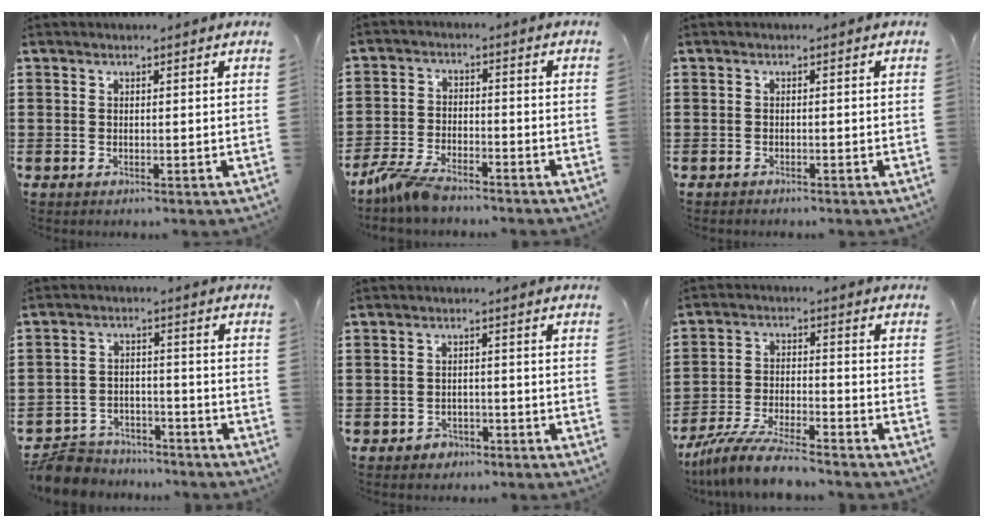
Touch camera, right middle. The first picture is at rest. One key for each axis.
{"total": 6.3, "fx": -5.6, "fy": 1.7, "fz": 2.3, "tx": -0.062, "ty": 0.004, "tz": -0.112}
{"total": 0.7, "fx": -0.6, "fy": 0.2, "fz": -0.1, "tx": 0.000, "ty": 0.001, "tz": -0.014}
{"total": 6.1, "fx": -5.9, "fy": 1.4, "fz": 0.7, "tx": -0.020, "ty": 0.013, "tz": -0.120}
{"total": 1.8, "fx": -1.6, "fy": 0.9, "fz": -0.1, "tx": -0.007, "ty": 0.002, "tz": -0.038}
{"total": 7.9, "fx": -7.2, "fy": 0.7, "fz": 3.3, "tx": -0.071, "ty": 0.002, "tz": -0.139}